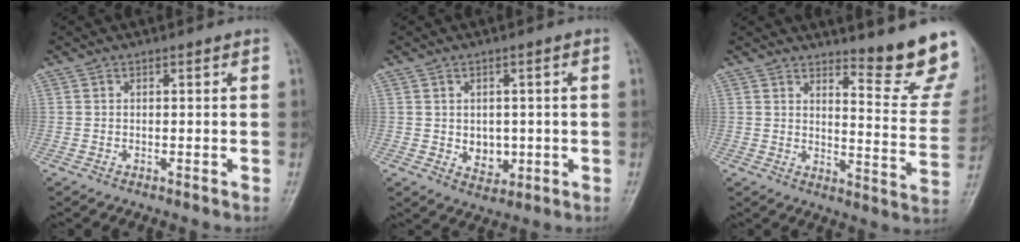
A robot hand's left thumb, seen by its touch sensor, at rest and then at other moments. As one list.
[{"total": 4.7, "force": [-0.3, 3.7, 3.0], "torque": [-0.022, -0.004, 0.006]}, {"total": 13.2, "force": [11.1, 1.3, 7.1], "torque": [-0.067, -0.129, 0.136]}]